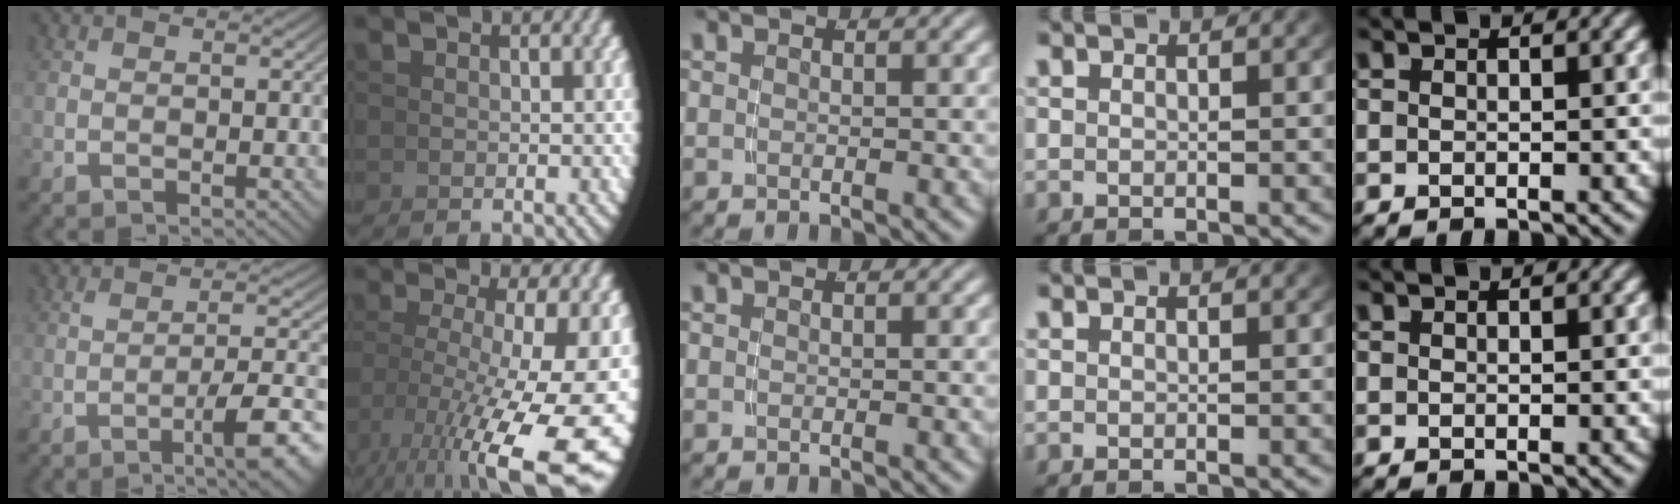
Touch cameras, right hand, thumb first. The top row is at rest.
{"thumb": {"total": 6.5, "force": [-2.3, 2.0, 5.8], "torque": [-0.084, -0.003, -0.033]}, "index": {"total": 12.2, "force": [-2.4, 6.0, 10.3], "torque": [-0.150, -0.049, -0.003]}}